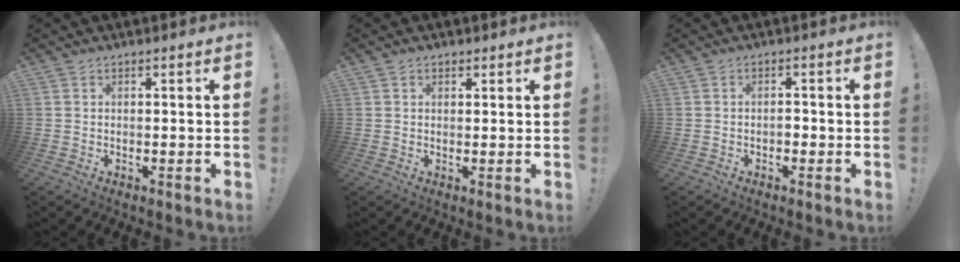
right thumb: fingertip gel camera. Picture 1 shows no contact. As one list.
[{"total": 1.2, "force": [0.5, 1.0, 0.4], "torque": [-0.001, -0.002, 0.008]}, {"total": 1.6, "force": [-1.2, 0.9, 0.7], "torque": [-0.020, 0.007, -0.021]}]